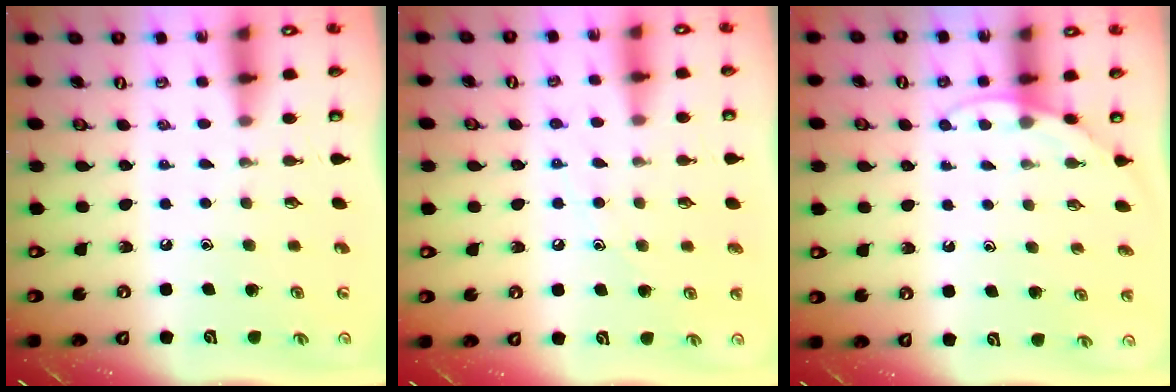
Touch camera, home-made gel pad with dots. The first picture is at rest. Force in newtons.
{"total": 8.2, "press": 8.2, "slide": 0.7}
{"total": 6.4, "press": 6.4, "slide": 0.3}